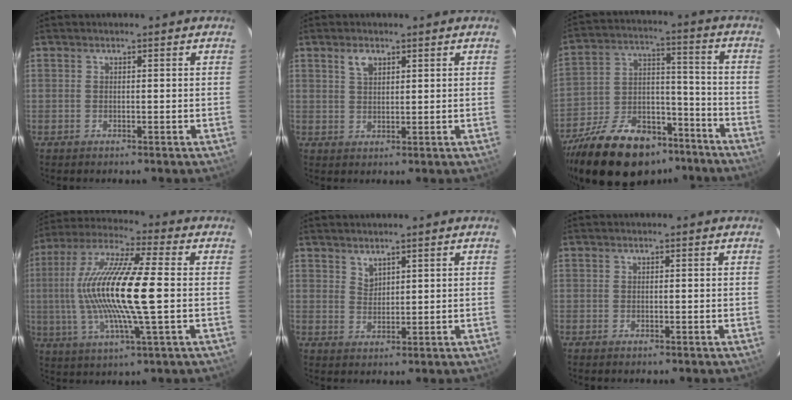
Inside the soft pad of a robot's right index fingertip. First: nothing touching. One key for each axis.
{"total": 2.9, "fx": 1.7, "fy": 1.6, "fz": 1.8, "tx": -0.031, "ty": 0.006, "tz": 0.032}
{"total": 26.3, "fx": -19.0, "fy": 12.7, "fz": 13.0, "tx": -0.270, "ty": 0.014, "tz": -0.288}
{"total": 18.9, "fx": -0.3, "fy": 2.2, "fz": 18.7, "tx": -0.358, "ty": 0.000, "tz": -0.010}
{"total": 2.3, "fx": 2.0, "fy": 0.9, "fz": 0.5, "tx": -0.005, "ty": 0.003, "tz": 0.038}
{"total": 0.0}